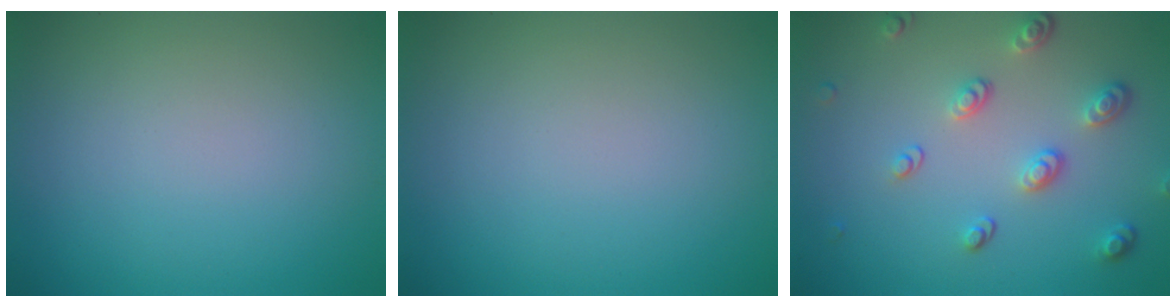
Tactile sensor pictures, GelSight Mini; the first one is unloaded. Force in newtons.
{"total": 0.0}
{"total": 3.3, "press": 2.6, "slide": 2.1}